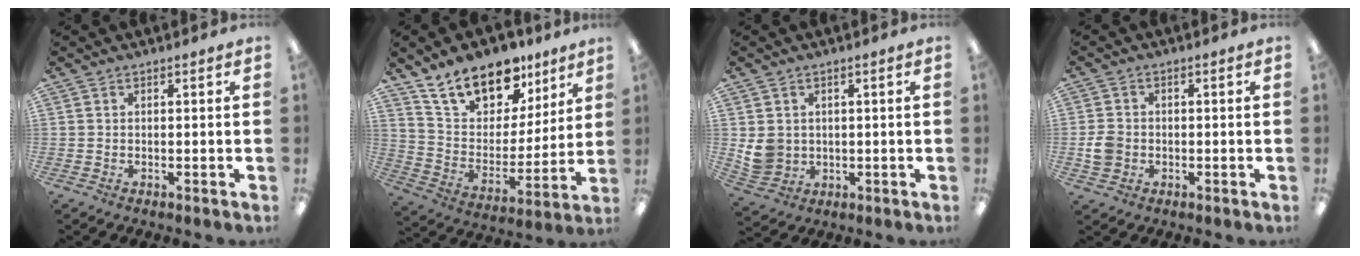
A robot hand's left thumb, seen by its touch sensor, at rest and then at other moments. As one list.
[{"total": 16.9, "force": [13.0, 8.8, 6.1], "torque": [-0.120, -0.087, 0.241]}, {"total": 5.5, "force": [1.1, 5.1, 1.7], "torque": [-0.034, 0.003, 0.025]}, {"total": 4.3, "force": [-0.9, 3.7, 2.0], "torque": [-0.032, 0.003, -0.017]}]